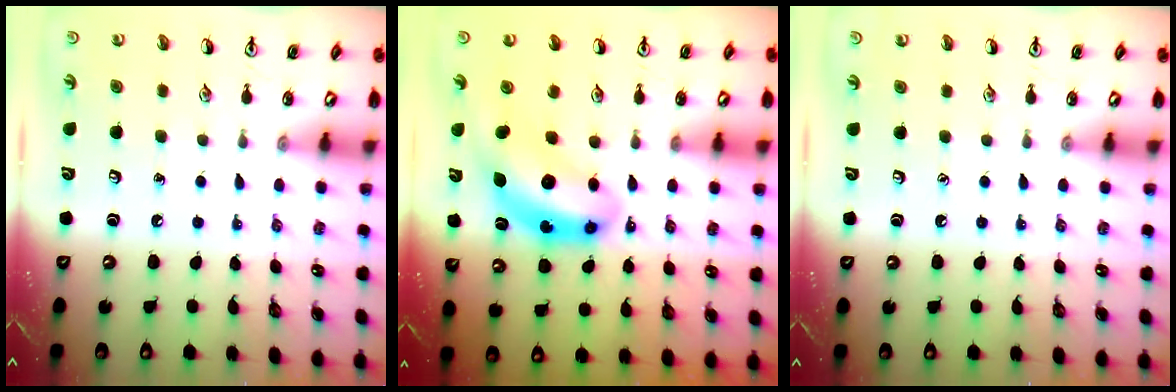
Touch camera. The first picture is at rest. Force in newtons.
{"total": 8.8, "press": 8.4, "slide": 2.7}
{"total": 0.0}